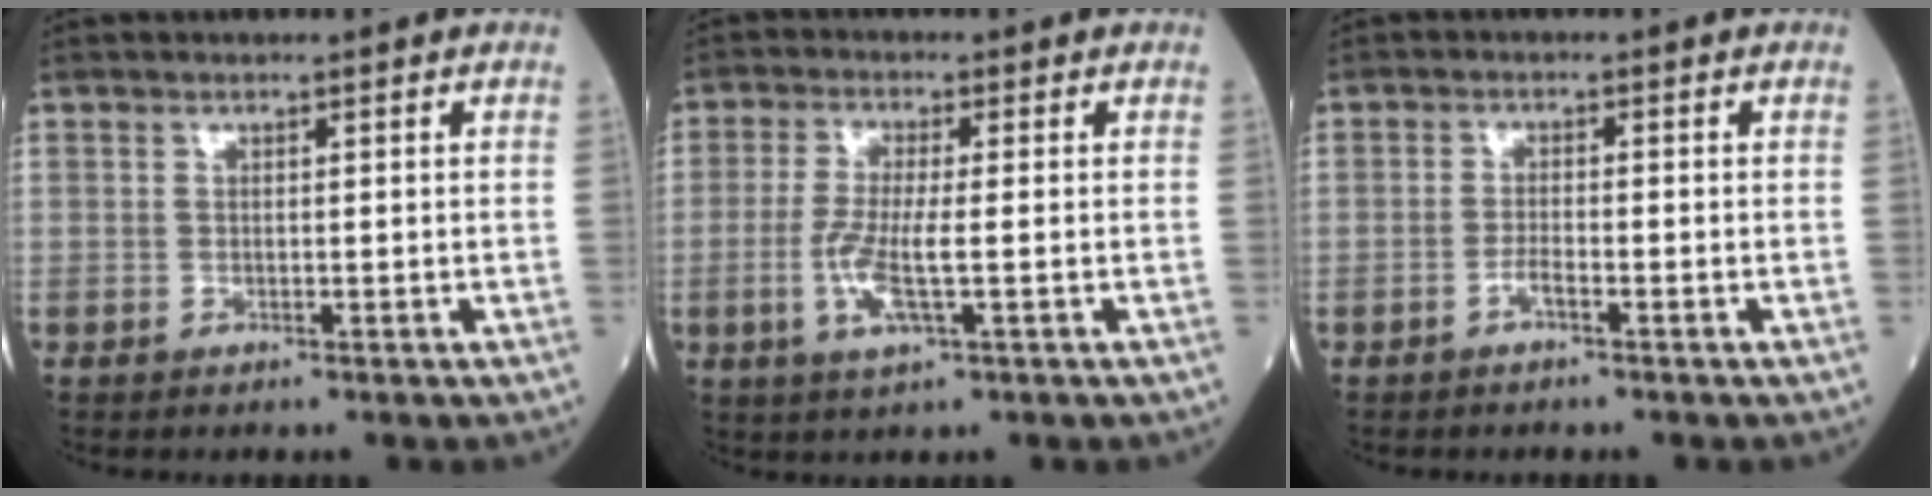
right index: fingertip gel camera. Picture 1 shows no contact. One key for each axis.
{"total": 6.3, "fx": -1.4, "fy": 0.8, "fz": 6.1, "tx": -0.135, "ty": -0.013, "tz": -0.030}
{"total": 1.6, "fx": -1.0, "fy": 0.1, "fz": 1.2, "tx": -0.024, "ty": 0.001, "tz": -0.021}